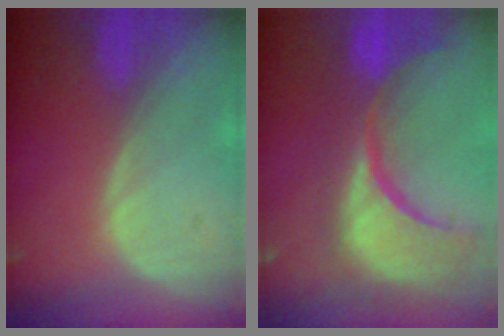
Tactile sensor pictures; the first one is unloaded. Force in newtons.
{"total": 15.3, "press": 12.2, "slide": 9.3}